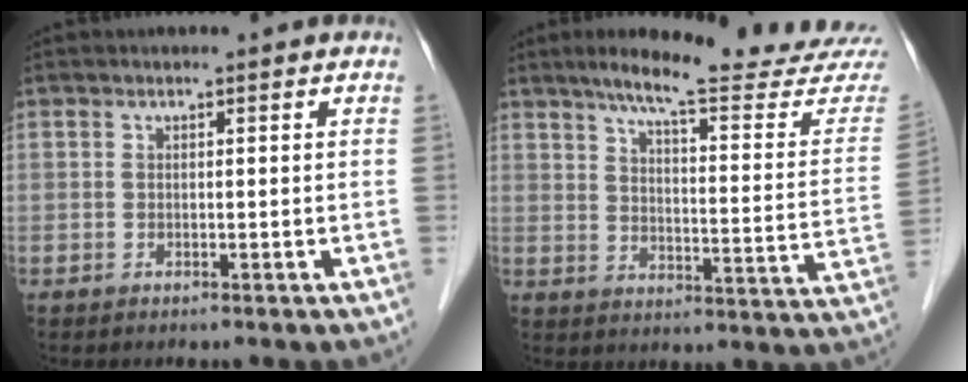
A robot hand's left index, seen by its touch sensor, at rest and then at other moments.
{"total": 21.7, "force": [19.3, 0.3, 9.8], "torque": [-0.132, -0.078, 0.240]}